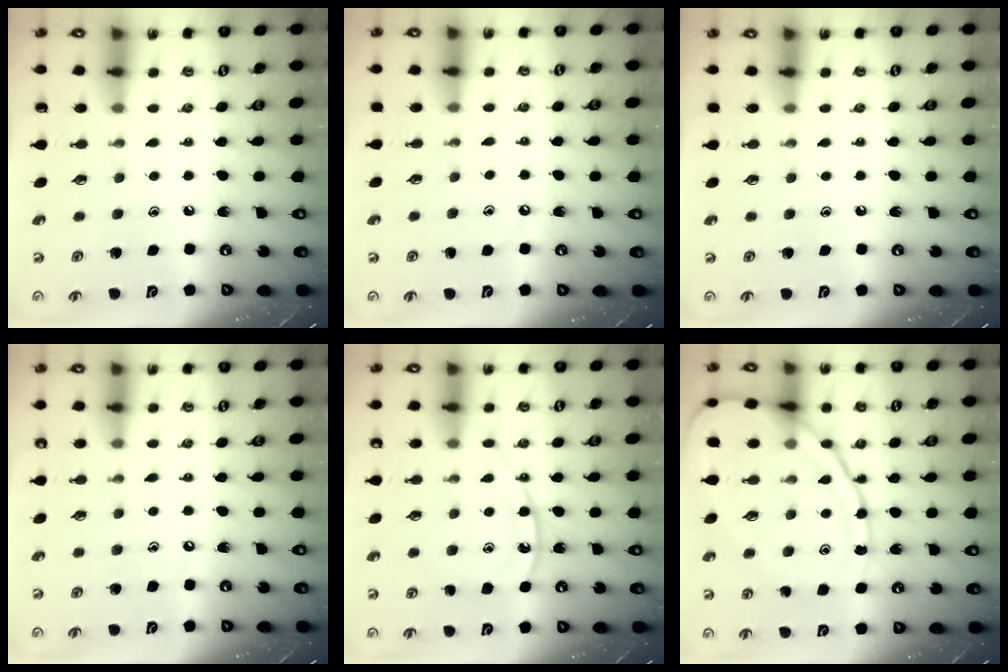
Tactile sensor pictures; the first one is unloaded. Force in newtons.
{"total": 3.8, "press": 3.8, "slide": 0.5}
{"total": 2.2, "press": 2.2, "slide": 0.3}
{"total": 3.5, "press": 3.4, "slide": 0.5}
{"total": 12.9, "press": 12.9, "slide": 0.9}
{"total": 15.6, "press": 15.5, "slide": 1.7}